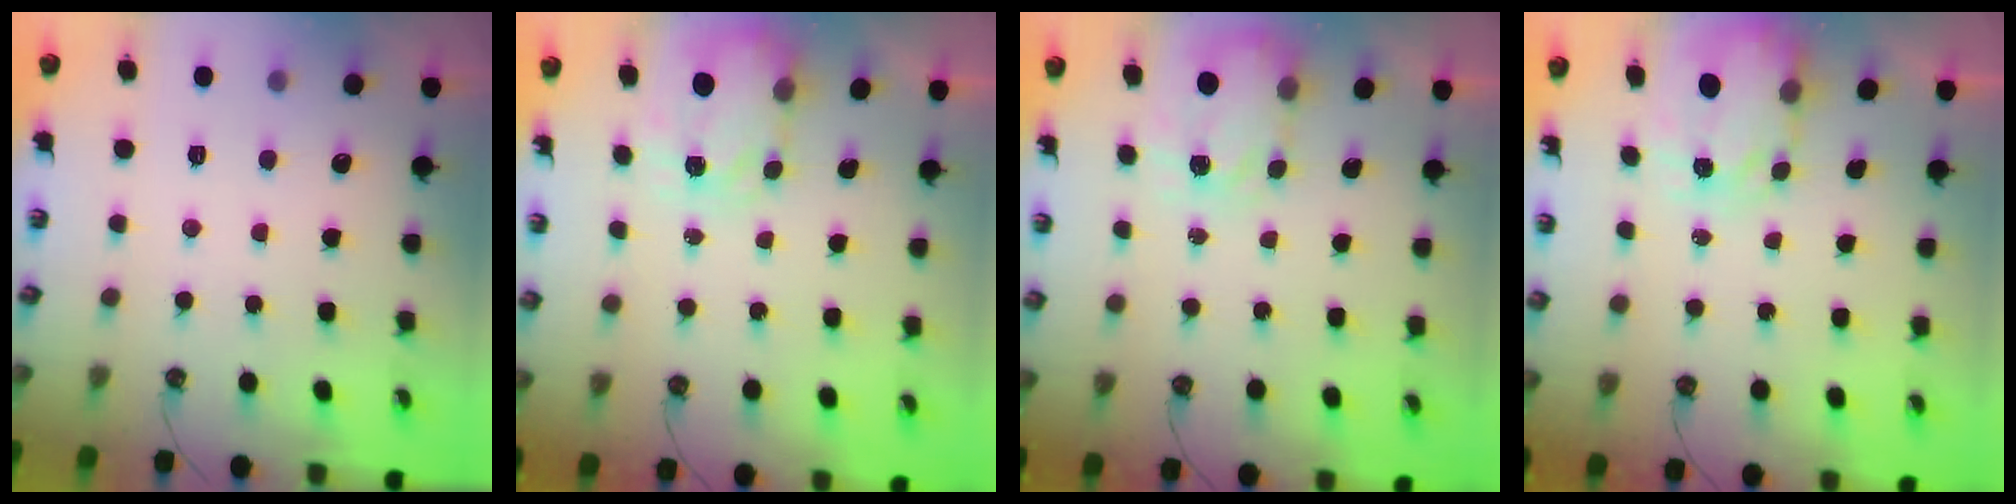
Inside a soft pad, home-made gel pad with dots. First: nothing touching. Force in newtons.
{"total": 3.5, "press": 3.5, "slide": 0.5}
{"total": 3.5, "press": 3.5, "slide": 0.6}
{"total": 3.7, "press": 3.7, "slide": 0.3}